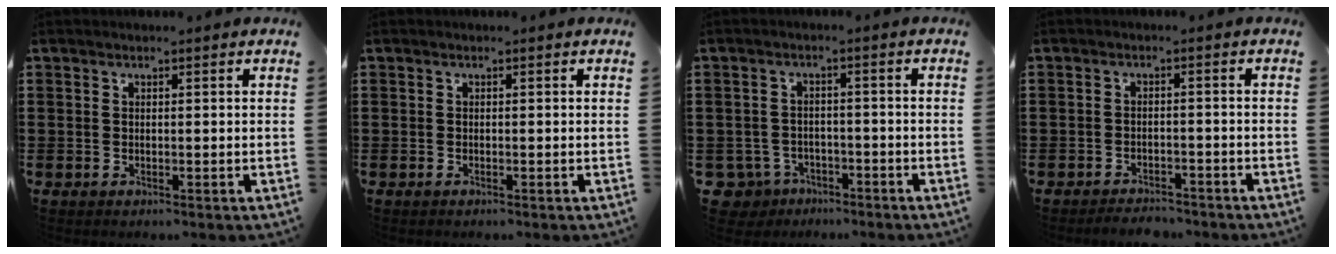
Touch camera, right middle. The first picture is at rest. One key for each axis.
{"total": 0.0}
{"total": 3.5, "fx": -3.0, "fy": 1.7, "fz": 0.6, "tx": -0.041, "ty": -0.003, "tz": -0.068}
{"total": 2.5, "fx": -2.5, "fy": 0.4, "fz": 0.1, "tx": -0.008, "ty": 0.001, "tz": -0.053}